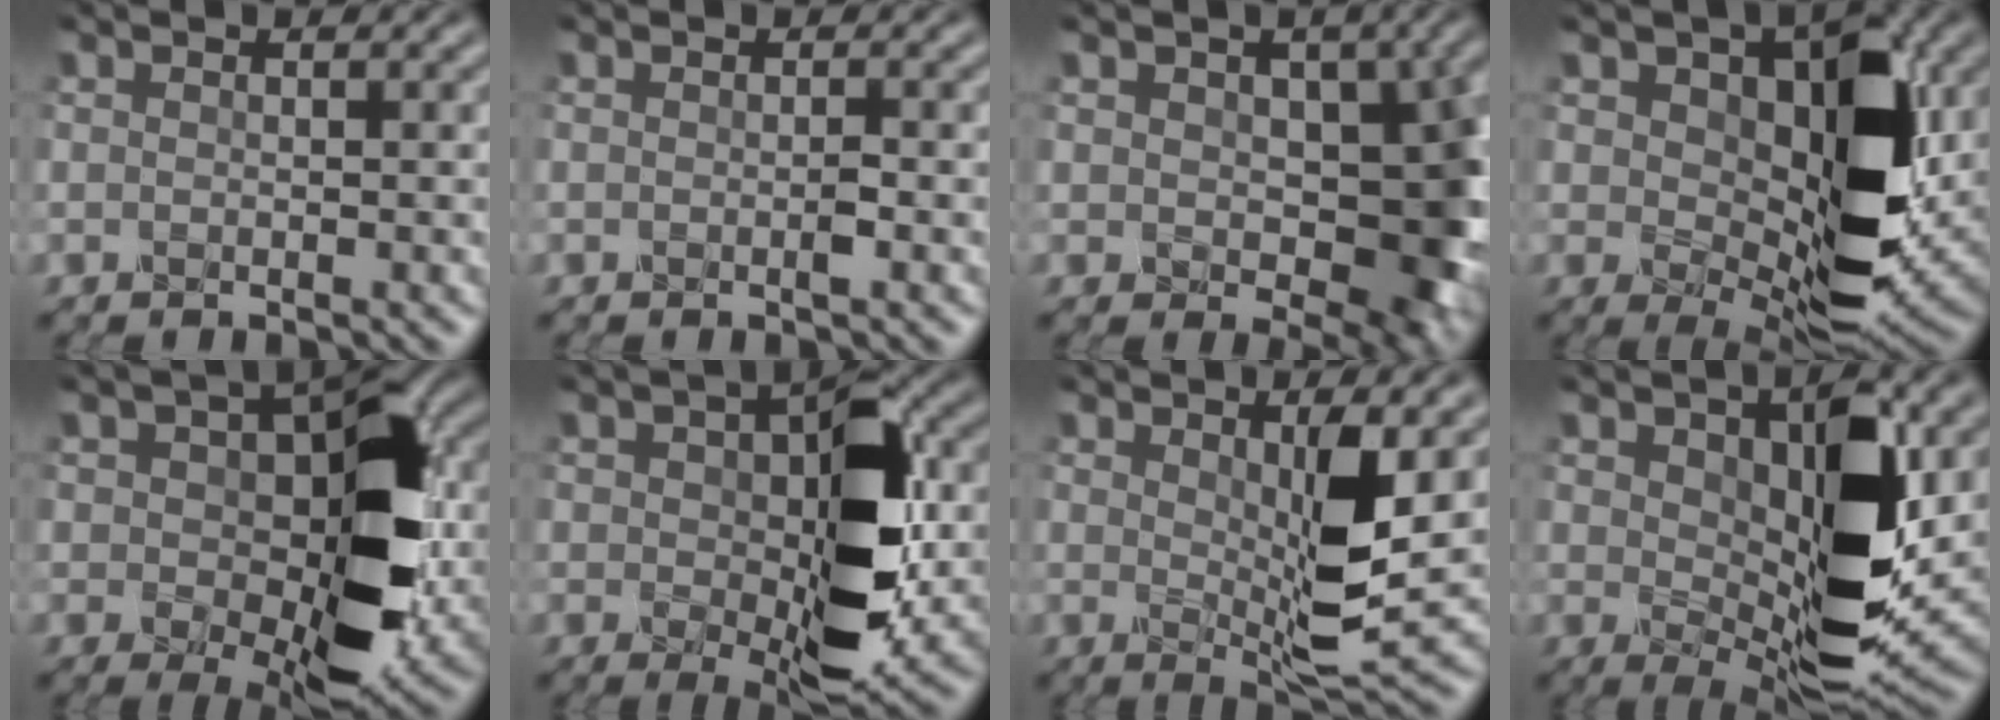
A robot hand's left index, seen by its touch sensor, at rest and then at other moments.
{"total": 0.7, "force": [-0.2, 0.1, 0.7], "torque": [-0.012, 0.001, -0.004]}
{"total": 9.6, "force": [0.0, 6.2, 7.4], "torque": [-0.087, -0.010, 0.003]}
{"total": 12.1, "force": [2.0, 6.8, 9.8], "torque": [-0.145, -0.015, 0.036]}
{"total": 11.5, "force": [0.3, 6.5, 9.5], "torque": [-0.140, -0.004, 0.010]}
{"total": 9.8, "force": [0.1, 5.0, 8.4], "torque": [-0.131, -0.004, 0.008]}
{"total": 5.5, "force": [0.8, 1.4, 5.3], "torque": [-0.088, -0.018, 0.016]}
{"total": 10.3, "force": [1.4, 4.6, 9.1], "torque": [-0.150, -0.013, 0.028]}